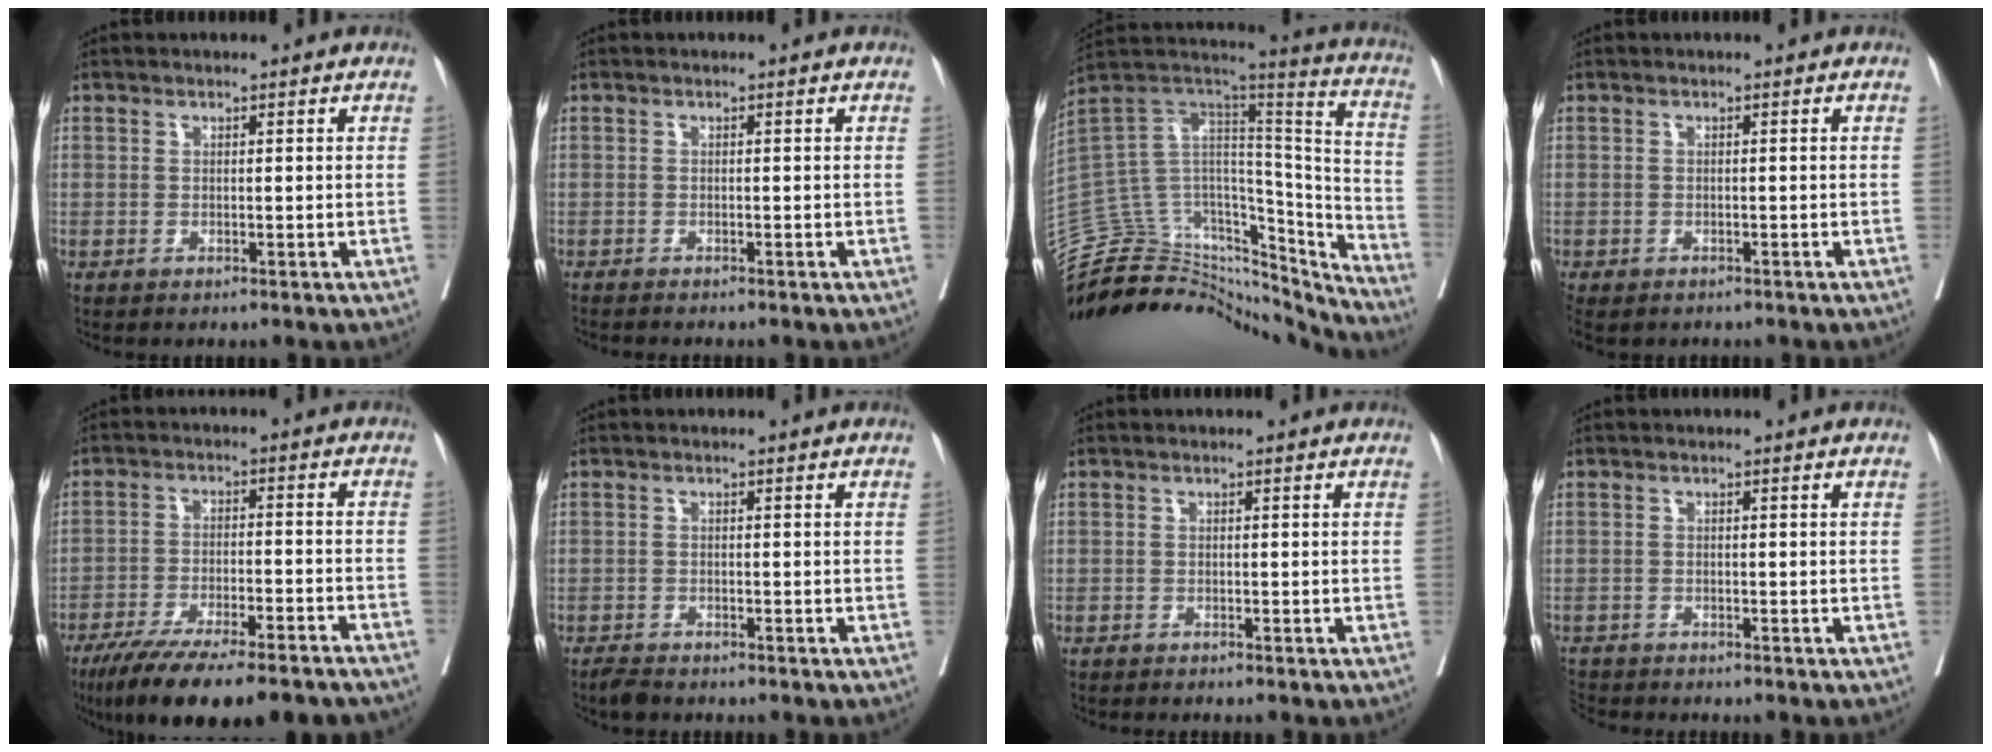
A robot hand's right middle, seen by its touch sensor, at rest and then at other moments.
{"total": 1.5, "force": [-1.5, 0.0, 0.3], "torque": [-0.013, -0.006, -0.026]}
{"total": 35.5, "force": [-32.1, 10.0, 11.4], "torque": [-0.178, 0.019, -0.467]}
{"total": 5.5, "force": [-3.7, 3.3, 2.3], "torque": [-0.058, -0.010, -0.049]}
{"total": 20.0, "force": [-16.2, 3.4, 11.1], "torque": [-0.149, -0.020, -0.240]}
{"total": 2.1, "force": [-1.9, 0.5, 0.6], "torque": [-0.018, -0.007, -0.031]}
{"total": 1.5, "force": [-1.5, -0.1, 0.2], "torque": [-0.010, -0.006, -0.027]}
{"total": 2.8, "force": [-2.7, 0.4, -0.3], "torque": [0.000, -0.013, -0.051]}